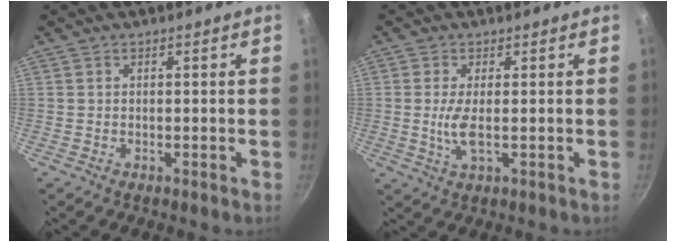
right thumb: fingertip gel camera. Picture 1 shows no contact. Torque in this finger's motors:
{"motor_torque": [-0.13, 0.42, 0.47, 0.62, 0.12]}